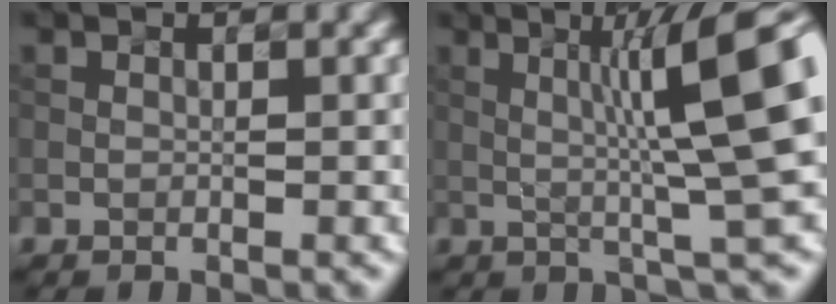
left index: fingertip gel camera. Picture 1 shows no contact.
{"total": 9.2, "force": [0.9, 0.8, 9.1], "torque": [-0.129, 0.020, 0.020]}